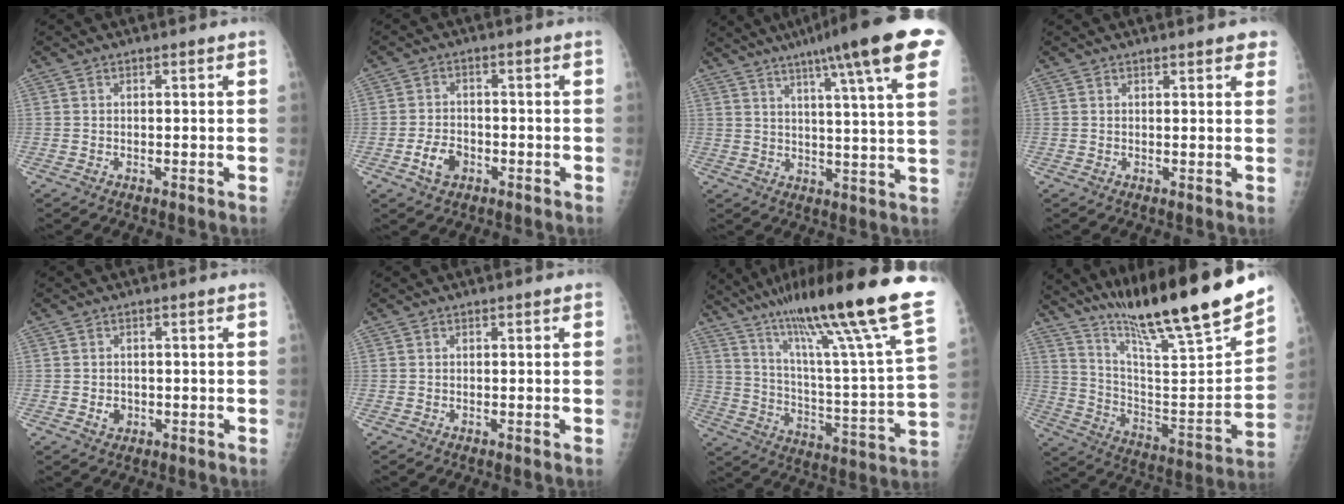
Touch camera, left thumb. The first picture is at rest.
{"total": 4.8, "force": [-2.1, 3.3, 2.7], "torque": [-0.041, 0.016, -0.037]}
{"total": 20.9, "force": [12.3, 1.6, 16.8], "torque": [-0.234, -0.019, 0.155]}
{"total": 3.9, "force": [2.9, 1.1, 2.4], "torque": [-0.011, -0.001, 0.029]}
{"total": 2.1, "force": [-0.5, 1.8, 1.0], "torque": [-0.007, 0.003, -0.003]}
{"total": 0.0}
{"total": 32.3, "force": [20.6, 3.4, 24.6], "torque": [-0.358, -0.056, 0.322]}
{"total": 27.2, "force": [21.2, 2.7, 16.8], "torque": [-0.253, -0.101, 0.343]}